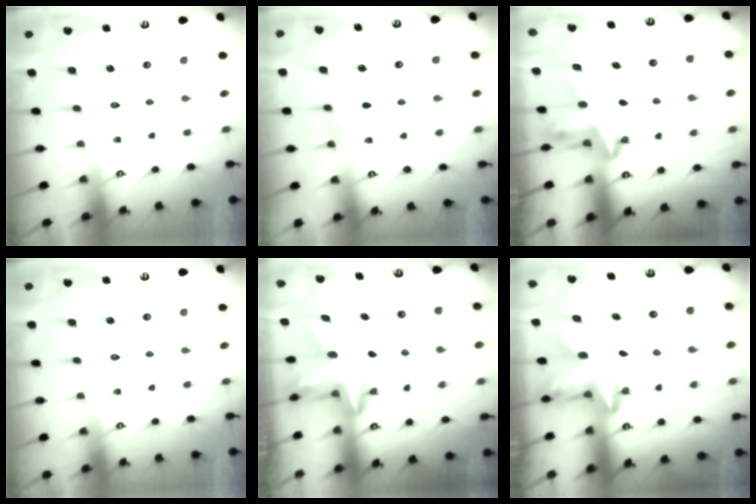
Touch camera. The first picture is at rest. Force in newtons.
{"total": 2.4, "press": 2.4, "slide": 0.3}
{"total": 3.8, "press": 3.8, "slide": 0.3}
{"total": 0.0}
{"total": 2.9, "press": 2.9, "slide": 0.3}
{"total": 2.7, "press": 2.7, "slide": 0.5}